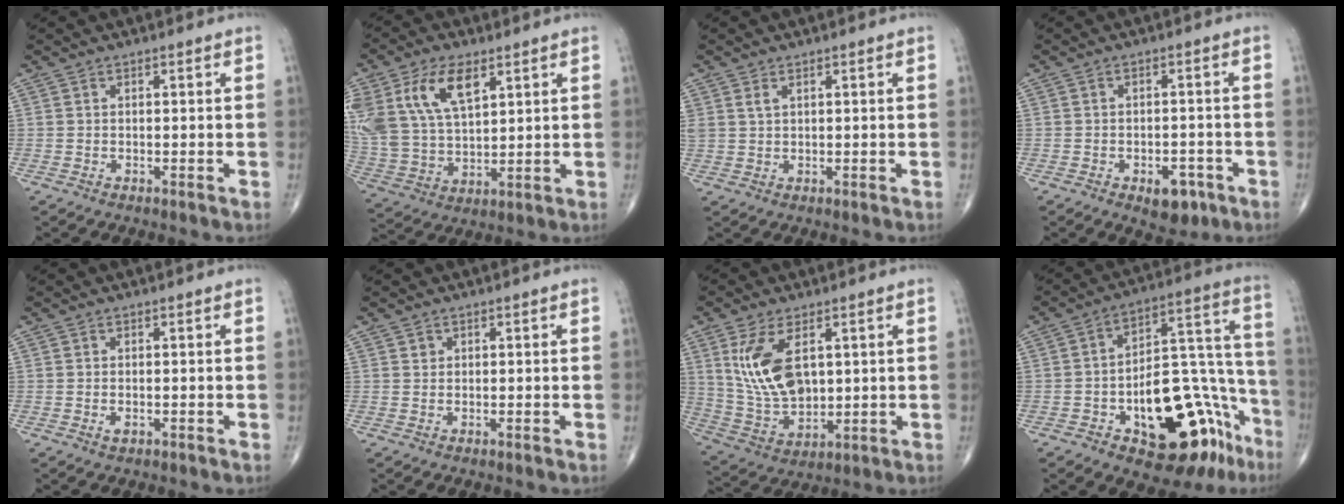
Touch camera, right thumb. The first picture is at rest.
{"total": 18.0, "force": [8.0, 9.8, 12.7], "torque": [-0.265, -0.015, 0.160]}
{"total": 1.9, "force": [1.1, 1.1, 1.1], "torque": [-0.022, 0.001, 0.028]}
{"total": 5.8, "force": [-2.9, 3.3, 3.8], "torque": [-0.031, 0.014, -0.034]}
{"total": 1.2, "force": [-0.3, 0.6, 0.9], "torque": [-0.016, -0.001, -0.005]}
{"total": 0.8, "force": [0.4, 0.7, 0.2], "torque": [0.005, -0.001, 0.006]}
{"total": 13.1, "force": [3.9, 7.2, 10.2], "torque": [-0.192, -0.018, 0.092]}
{"total": 24.8, "force": [-12.0, 11.2, 18.6], "torque": [-0.188, 0.099, -0.161]}